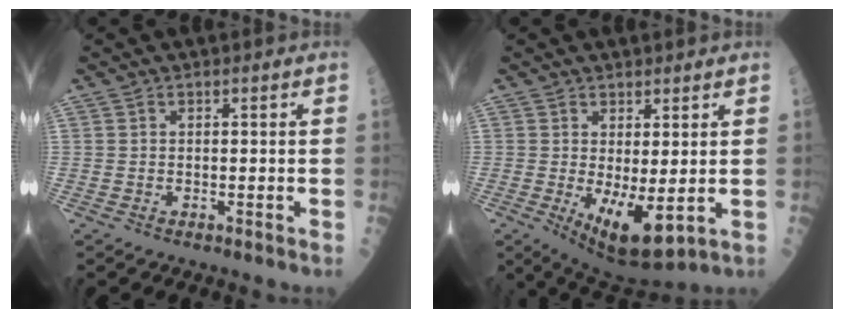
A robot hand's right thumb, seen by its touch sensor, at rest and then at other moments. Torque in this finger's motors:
{"motor_torque": [0.08, 0.86, 0.06, -0.05, 0.09]}